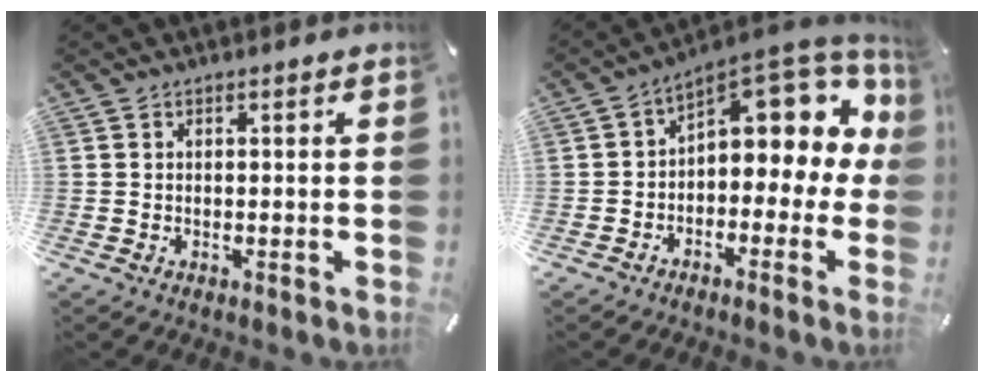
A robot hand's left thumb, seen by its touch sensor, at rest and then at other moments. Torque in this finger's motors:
{"motor_torque": [2.36, 2.41, 0.66, 0.01, 0.32]}